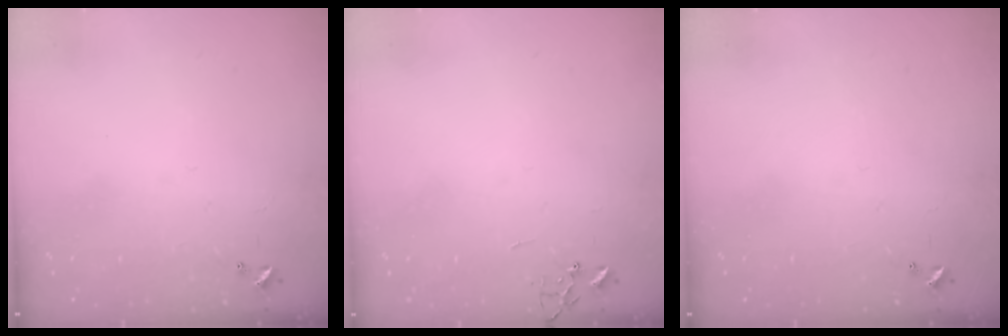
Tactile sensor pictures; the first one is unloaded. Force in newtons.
{"total": 0.0}
{"total": 0.0}